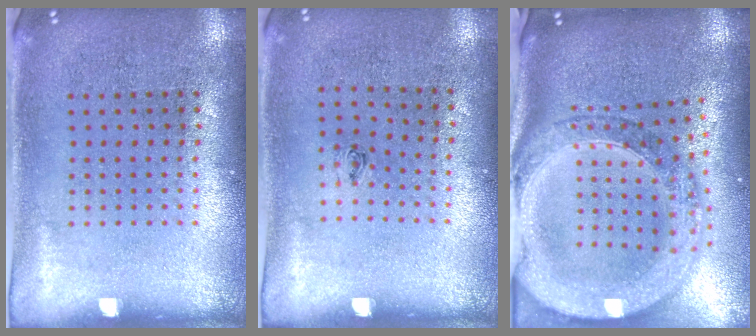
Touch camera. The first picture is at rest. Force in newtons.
{"total": 0.5, "press": 0.1, "slide": 0.5}
{"total": 2.8, "press": 2.3, "slide": 1.6}